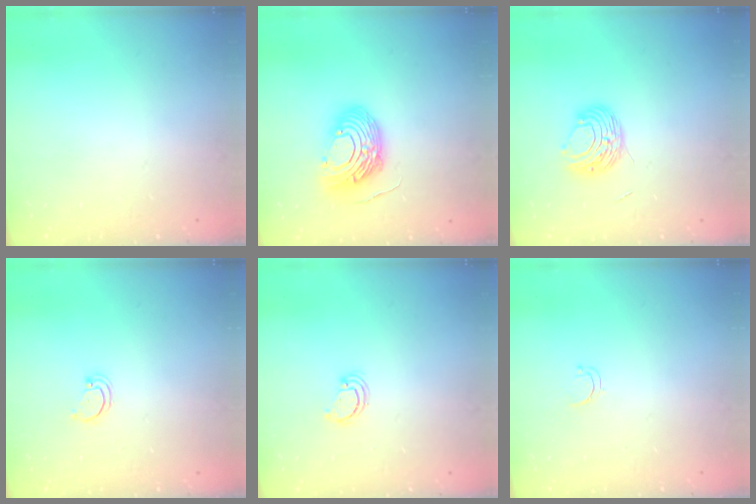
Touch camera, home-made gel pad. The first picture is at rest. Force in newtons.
{"total": 12.9, "press": 12.9, "slide": 1.2}
{"total": 8.7, "press": 8.6, "slide": 0.8}
{"total": 1.8, "press": 1.8, "slide": 0.2}
{"total": 2.3, "press": 2.3, "slide": 0.2}
{"total": 3.1, "press": 3.1, "slide": 0.4}